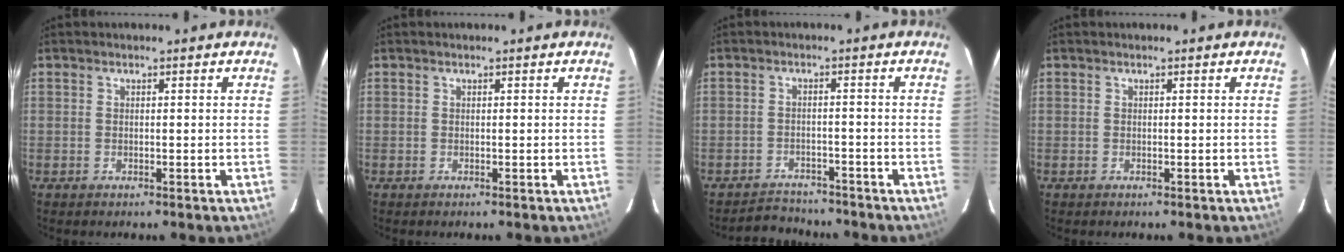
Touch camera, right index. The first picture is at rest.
{"total": 0.0}
{"total": 6.1, "force": [-5.8, 2.1, 0.4], "torque": [-0.025, 0.007, -0.085]}
{"total": 0.0}